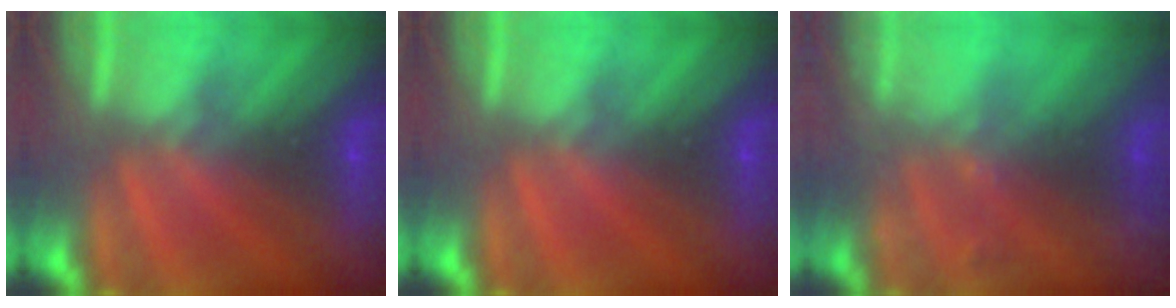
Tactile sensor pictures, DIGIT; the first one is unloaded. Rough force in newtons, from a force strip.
{"total": 0.0}
{"total": 2.0}